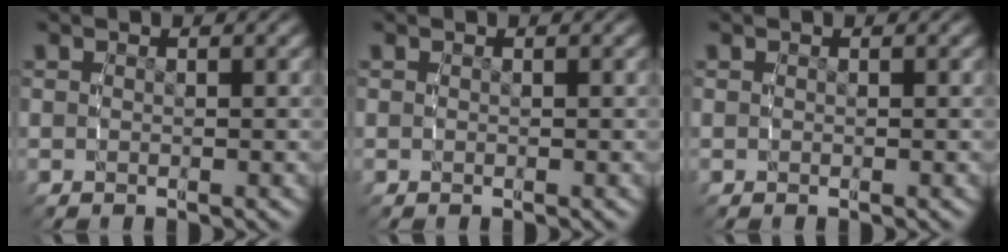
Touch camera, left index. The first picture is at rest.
{"total": 0.0}
{"total": 0.0}